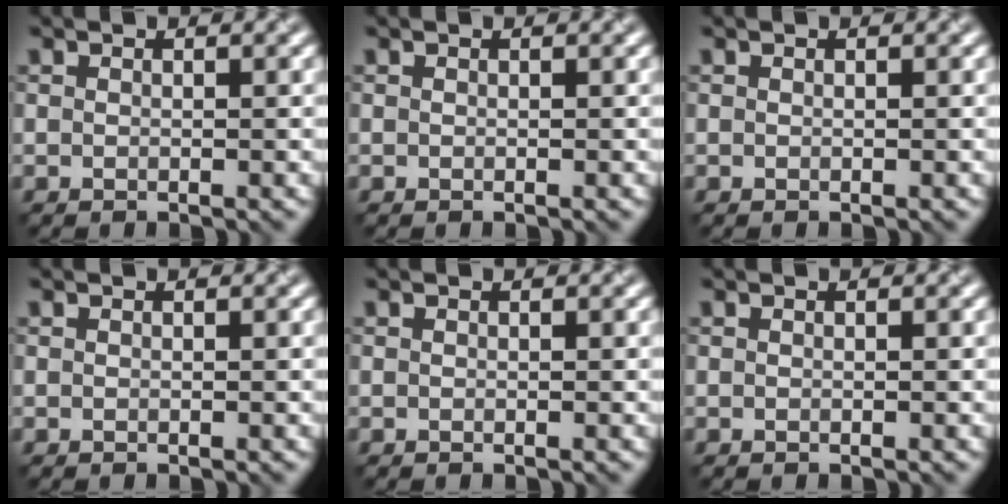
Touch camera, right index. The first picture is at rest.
{"total": 0.0}
{"total": 0.0}
{"total": 0.0}
{"total": 0.0}
{"total": 0.0}